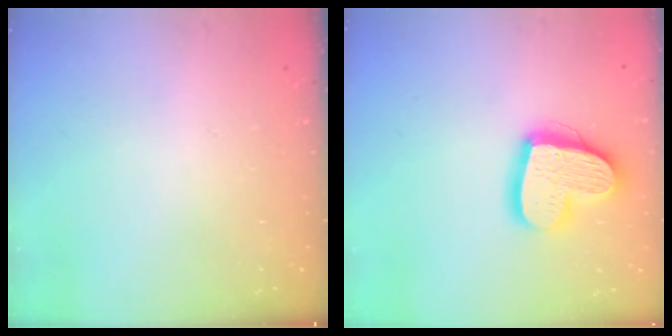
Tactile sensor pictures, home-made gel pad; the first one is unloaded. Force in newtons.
{"total": 18.1, "press": 18.0, "slide": 1.8}